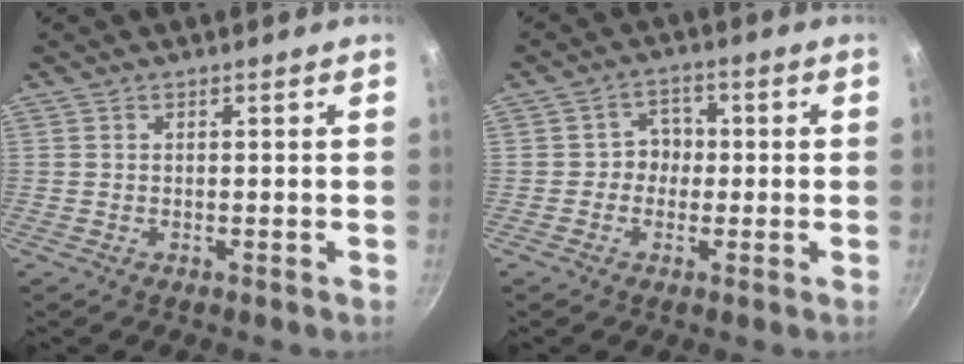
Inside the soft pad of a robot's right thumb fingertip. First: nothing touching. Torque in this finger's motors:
{"motor_torque": [-0.18, -0.18, 0.16, 0.11, 0.08]}